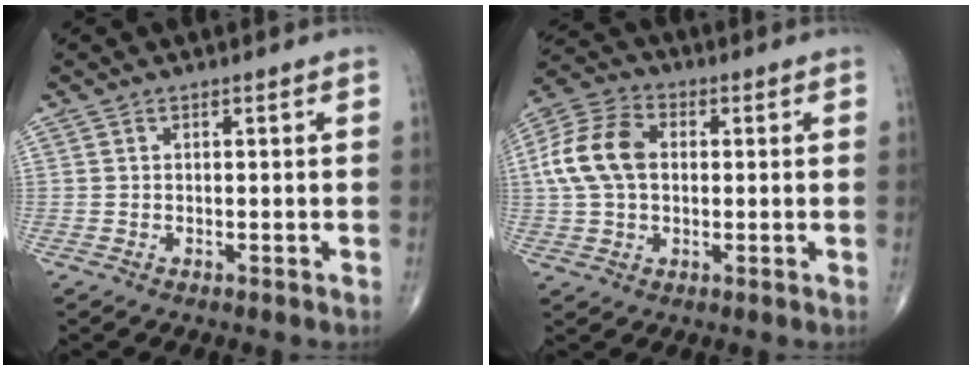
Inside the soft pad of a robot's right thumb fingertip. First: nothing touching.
{"total": 11.6, "force": [1.2, 7.9, 8.4], "torque": [-0.170, 0.027, 0.016]}